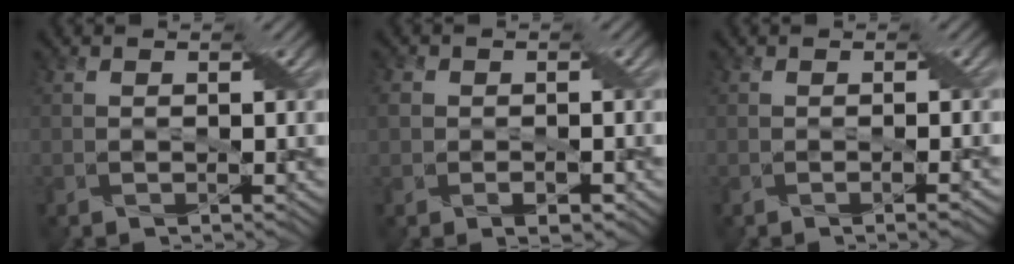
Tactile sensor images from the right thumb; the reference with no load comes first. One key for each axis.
{"total": 3.3, "fx": -0.6, "fy": 2.5, "fz": 2.1, "tx": -0.038, "ty": -0.008, "tz": -0.012}
{"total": 1.3, "fx": -0.4, "fy": 0.1, "fz": 1.2, "tx": -0.018, "ty": 0.003, "tz": -0.007}